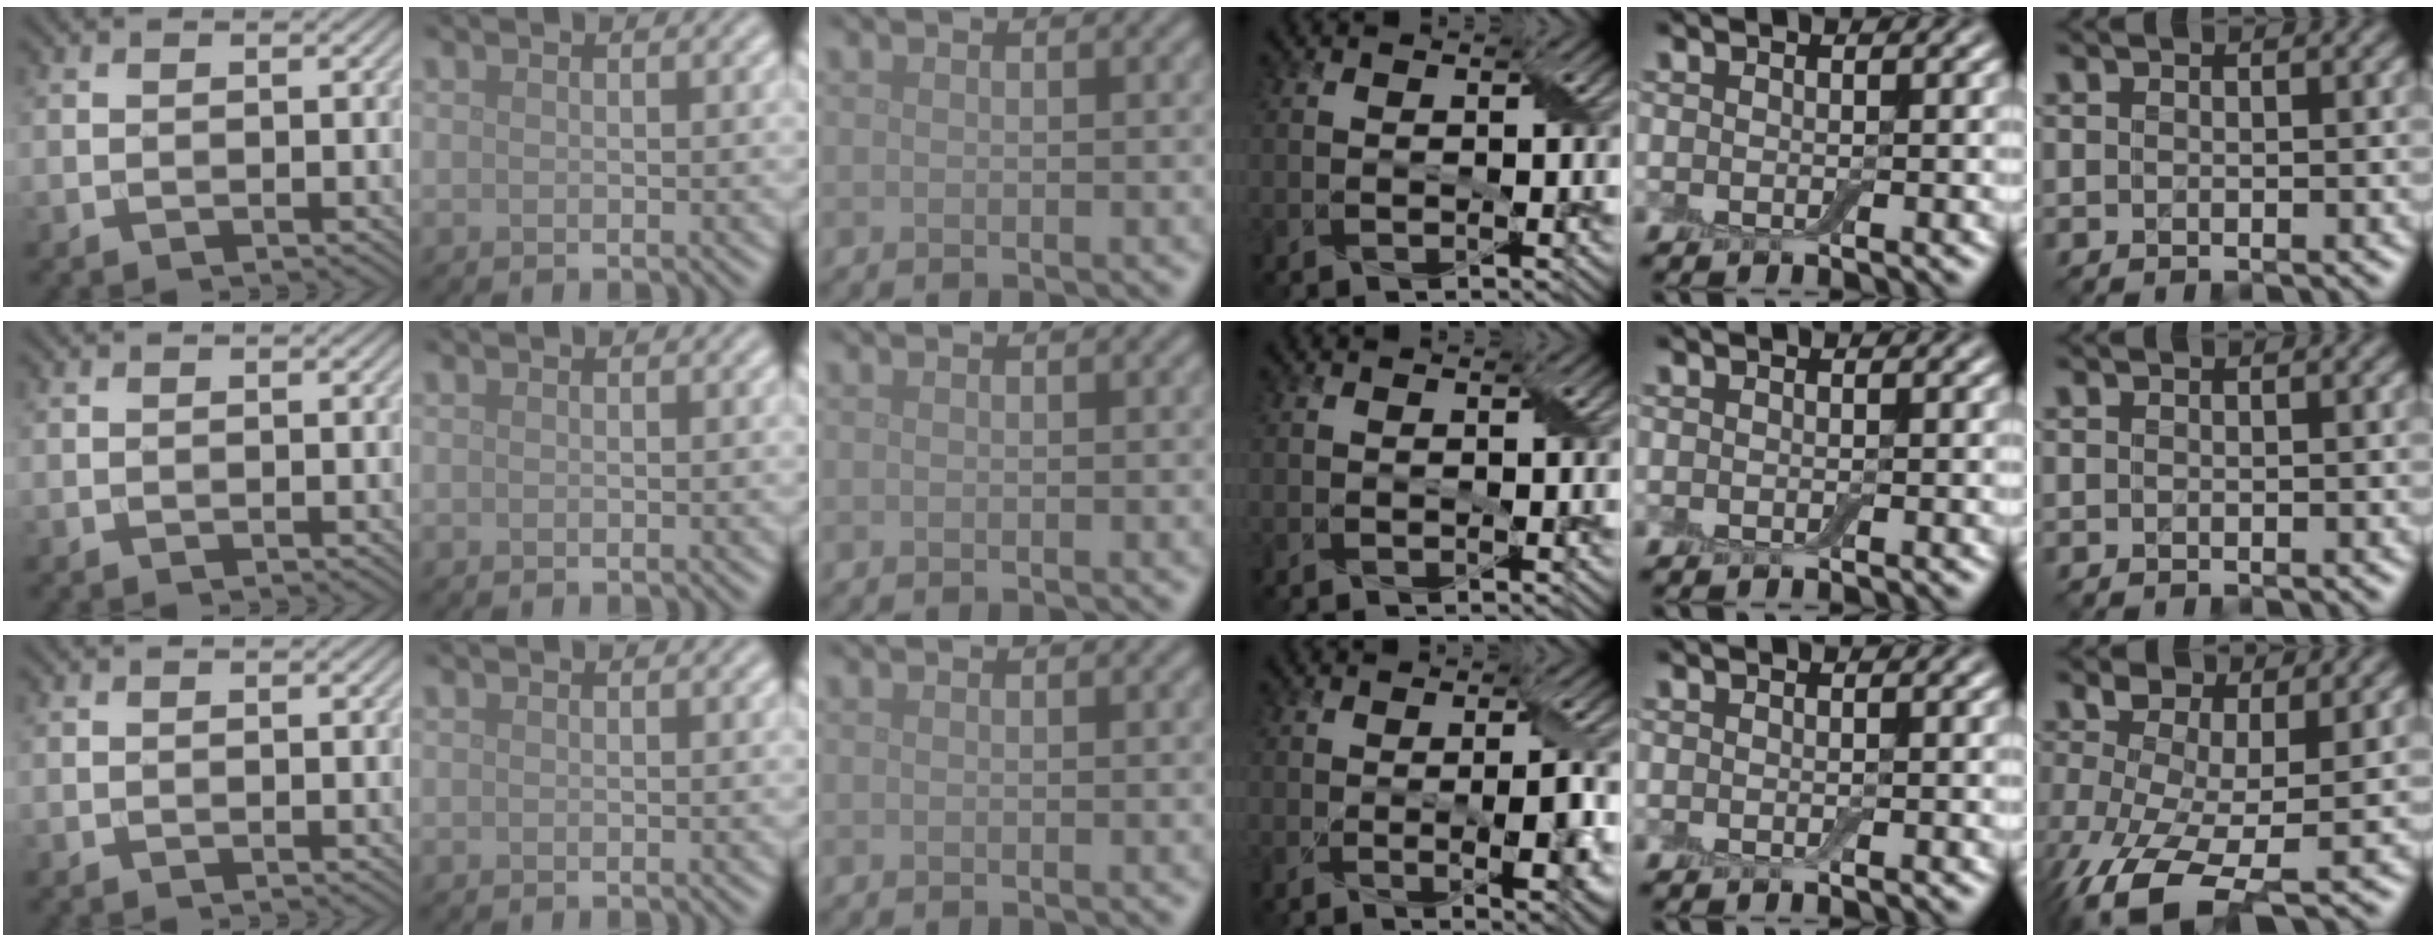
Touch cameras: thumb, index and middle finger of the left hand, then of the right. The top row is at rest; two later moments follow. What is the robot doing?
{"motion": "peel", "object": "aluminum foil"}